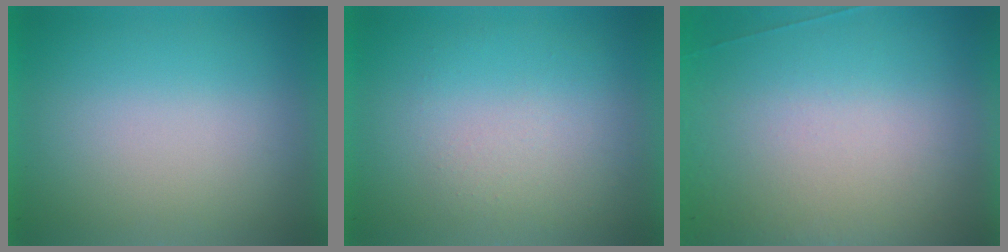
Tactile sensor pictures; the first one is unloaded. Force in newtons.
{"total": 1.1}
{"total": 6.7}